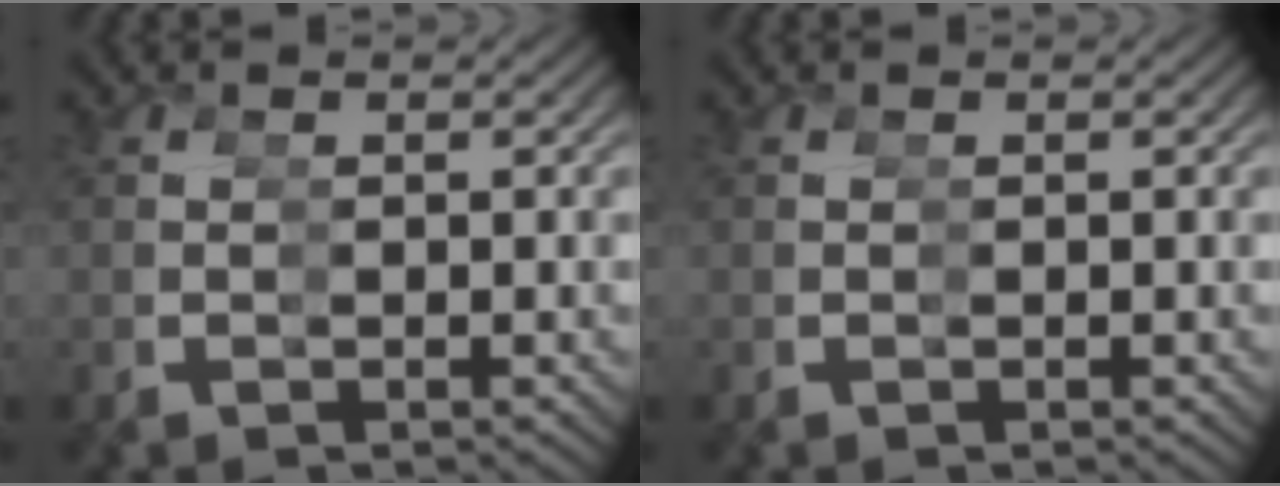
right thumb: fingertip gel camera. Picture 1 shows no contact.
{"total": 0.0}